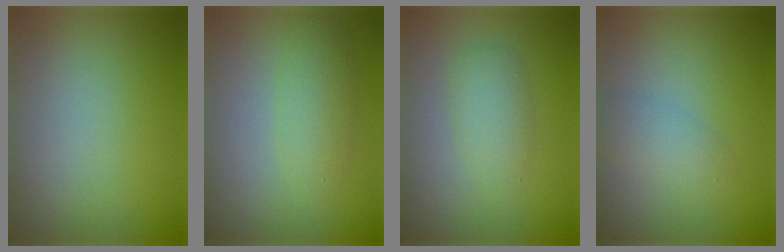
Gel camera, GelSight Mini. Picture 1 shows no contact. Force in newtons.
{"total": 2.4, "press": 2.4, "slide": 0.3}
{"total": 2.3, "press": 2.3, "slide": 0.1}
{"total": 2.2, "press": 2.2, "slide": 0.2}